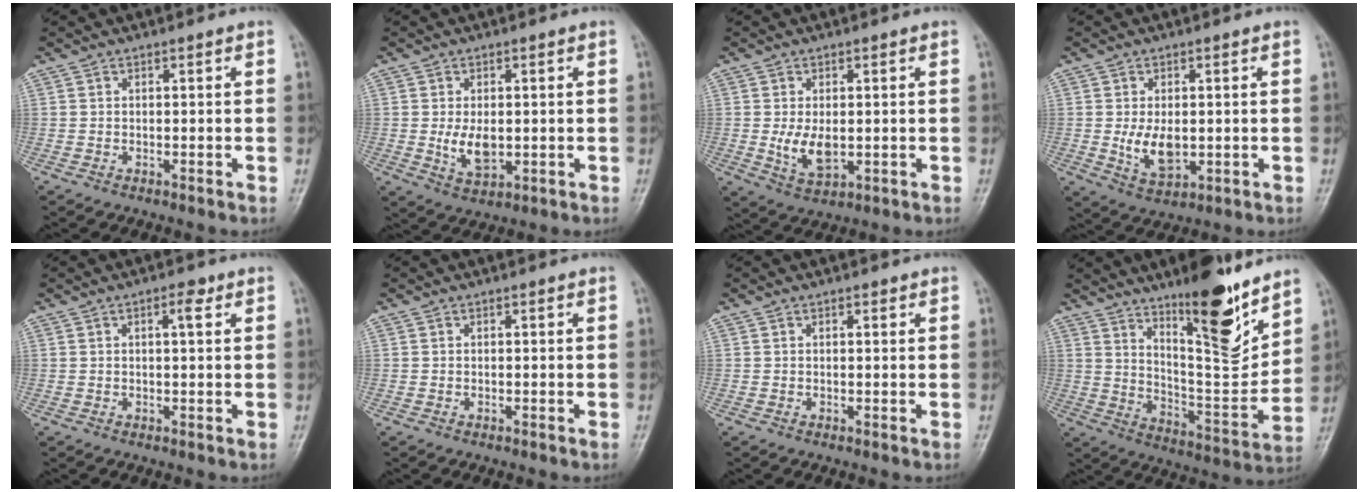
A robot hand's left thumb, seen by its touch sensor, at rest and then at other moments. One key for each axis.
{"total": 5.7, "fx": -0.1, "fy": 3.4, "fz": 4.7, "tx": -0.075, "ty": -0.012, "tz": 0.008}
{"total": 5.9, "fx": -0.2, "fy": 3.4, "fz": 4.8, "tx": -0.083, "ty": -0.014, "tz": 0.006}
{"total": 6.6, "fx": -0.1, "fy": 3.9, "fz": 5.4, "tx": -0.085, "ty": -0.014, "tz": 0.008}
{"total": 2.6, "fx": 1.2, "fy": 0.9, "fz": 2.2, "tx": -0.031, "ty": -0.001, "tz": 0.015}
{"total": 0.0}
{"total": 0.9, "fx": 0.5, "fy": 0.4, "fz": 0.6, "tx": -0.008, "ty": -0.001, "tz": 0.006}
{"total": 17.9, "fx": 12.0, "fy": 4.6, "fz": 12.5, "tx": -0.152, "ty": -0.095, "tz": 0.202}